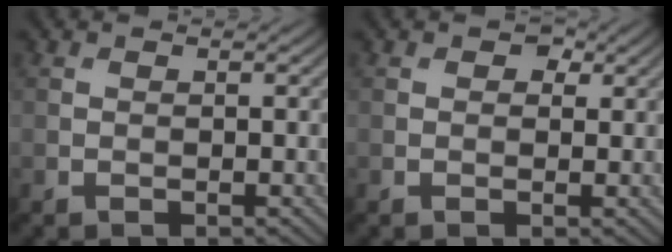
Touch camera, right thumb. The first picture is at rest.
{"total": 1.5, "force": [0.7, 1.1, 0.8], "torque": [-0.009, -0.002, 0.007]}